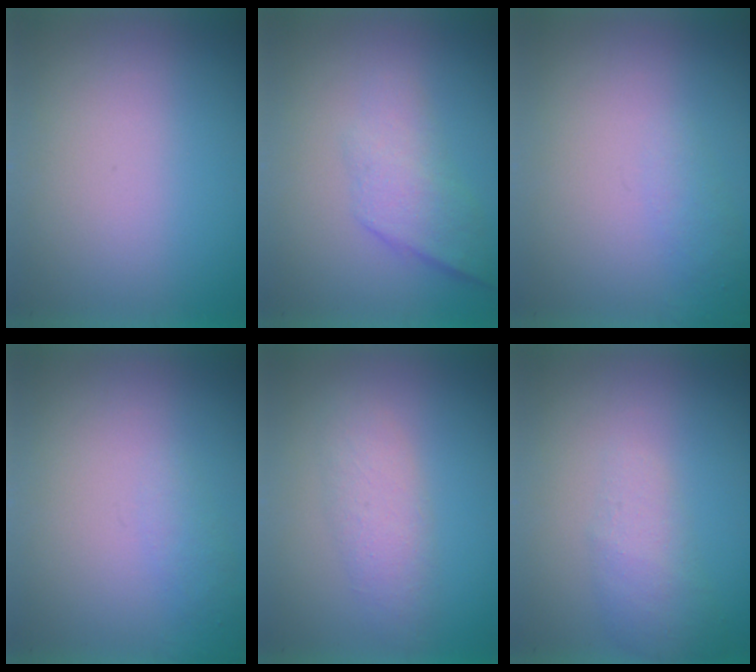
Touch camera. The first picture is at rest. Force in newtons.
{"total": 2.2}
{"total": 1.1}
{"total": 1.1}
{"total": 1.8}
{"total": 2.2}